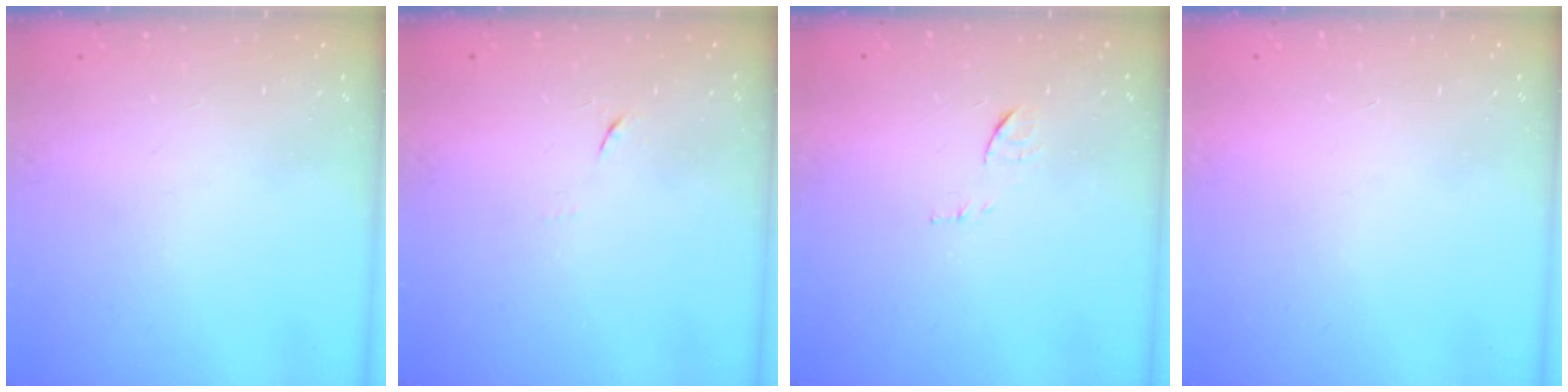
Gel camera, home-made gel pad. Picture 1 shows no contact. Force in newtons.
{"total": 5.2, "press": 5.1, "slide": 0.7}
{"total": 6.9, "press": 6.9, "slide": 0.7}
{"total": 1.5, "press": 1.5, "slide": 0.1}